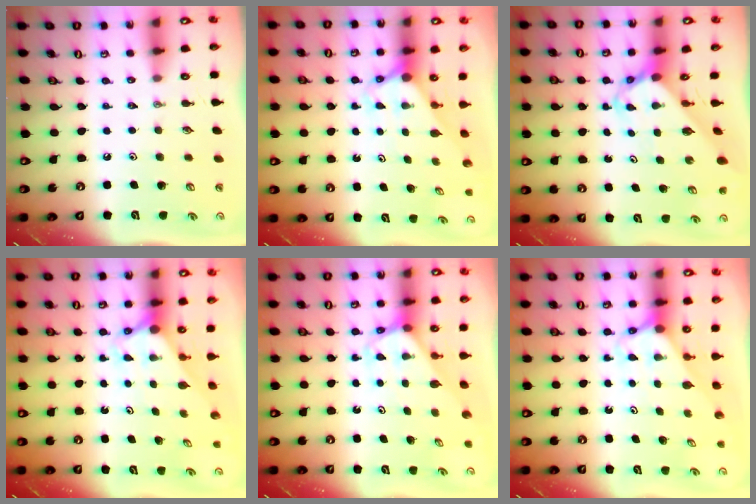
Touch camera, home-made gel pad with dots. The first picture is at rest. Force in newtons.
{"total": 2.8, "press": 2.8, "slide": 0.0}
{"total": 3.9, "press": 3.9, "slide": 0.2}
{"total": 2.8, "press": 2.8, "slide": 0.0}
{"total": 2.7, "press": 2.7, "slide": 0.2}
{"total": 2.7, "press": 2.7, "slide": 0.2}